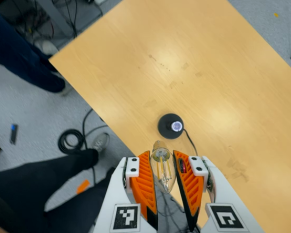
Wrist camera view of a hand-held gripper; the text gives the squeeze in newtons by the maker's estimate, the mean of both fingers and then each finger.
{"total": 13.5, "left": 14.1, "right": 13.0}